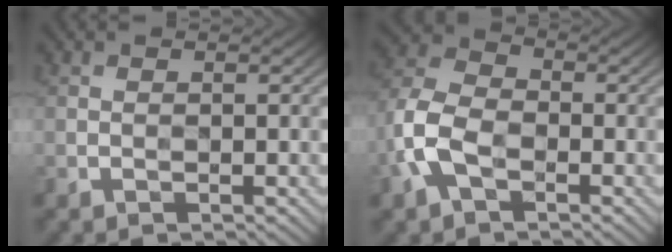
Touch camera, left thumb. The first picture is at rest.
{"total": 9.1, "force": [-3.4, 5.7, 6.2], "torque": [-0.160, 0.003, -0.082]}